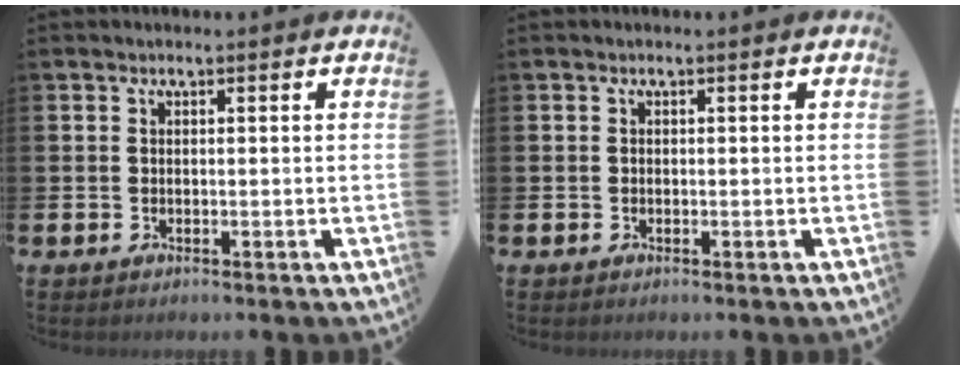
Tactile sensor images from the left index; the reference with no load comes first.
{"total": 0.0}